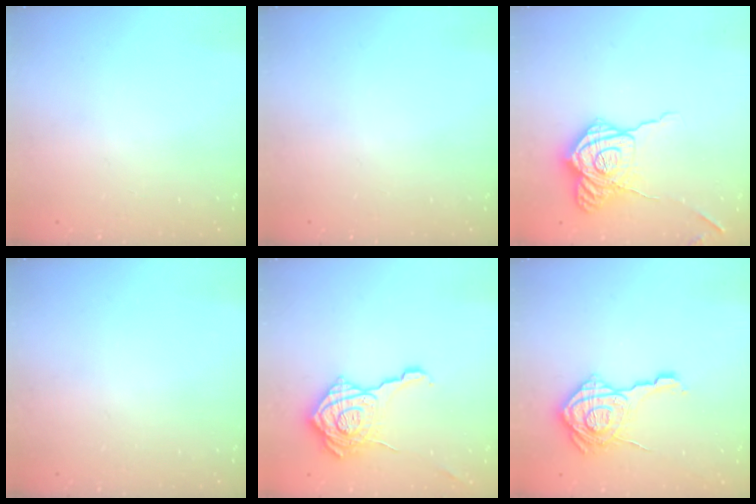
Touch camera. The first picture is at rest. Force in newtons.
{"total": 0.0}
{"total": 18.6, "press": 18.6, "slide": 1.4}
{"total": 0.0}
{"total": 20.0, "press": 19.9, "slide": 0.8}
{"total": 17.5, "press": 17.5, "slide": 0.7}